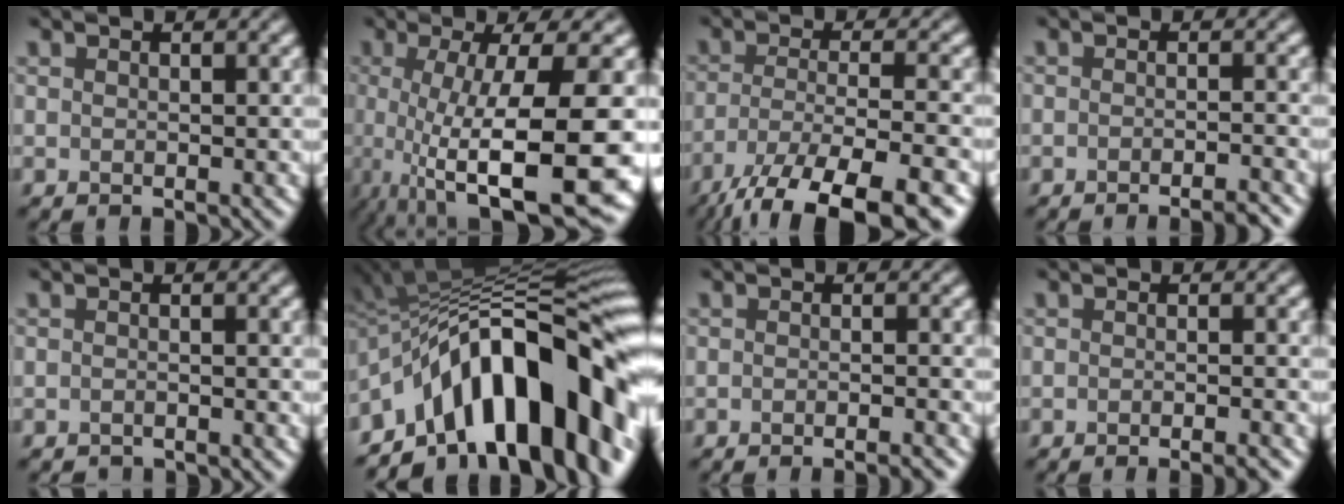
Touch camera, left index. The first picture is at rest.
{"total": 13.9, "force": [-3.0, 3.1, 13.2], "torque": [-0.189, -0.010, -0.040]}
{"total": 11.5, "force": [-8.2, 2.5, 7.7], "torque": [-0.126, -0.014, -0.134]}
{"total": 2.4, "force": [-1.9, 0.3, 1.5], "torque": [-0.010, 0.002, -0.036]}
{"total": 1.3, "force": [-1.2, 0.0, -0.2], "torque": [0.002, -0.008, -0.024]}
{"total": 16.0, "force": [-6.3, 7.4, 12.7], "torque": [-0.145, 0.042, -0.117]}
{"total": 1.9, "force": [-1.5, 0.3, 1.2], "torque": [-0.003, -0.003, -0.029]}
{"total": 2.2, "force": [-1.4, 0.4, 1.6], "torque": [-0.009, -0.004, -0.027]}